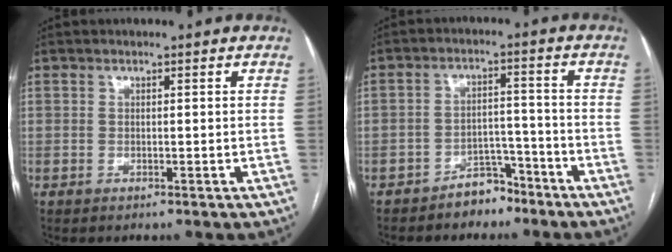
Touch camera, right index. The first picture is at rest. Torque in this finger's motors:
{"motor_torque": [-0.02, -0.02, -0.14, -0.07]}